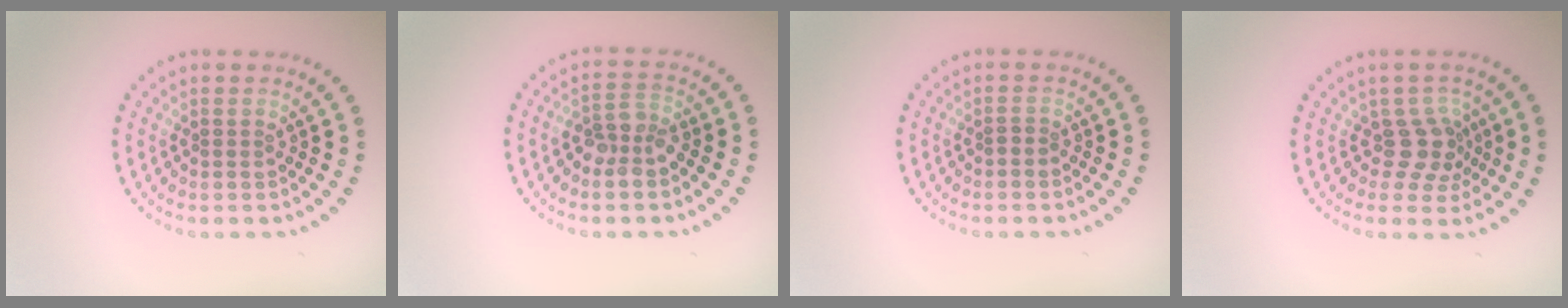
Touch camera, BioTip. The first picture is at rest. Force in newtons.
{"total": 2.7, "press": 2.3, "slide": 1.4}
{"total": 0.5, "press": 0.2, "slide": 0.5}
{"total": 2.7, "press": 2.2, "slide": 1.7}